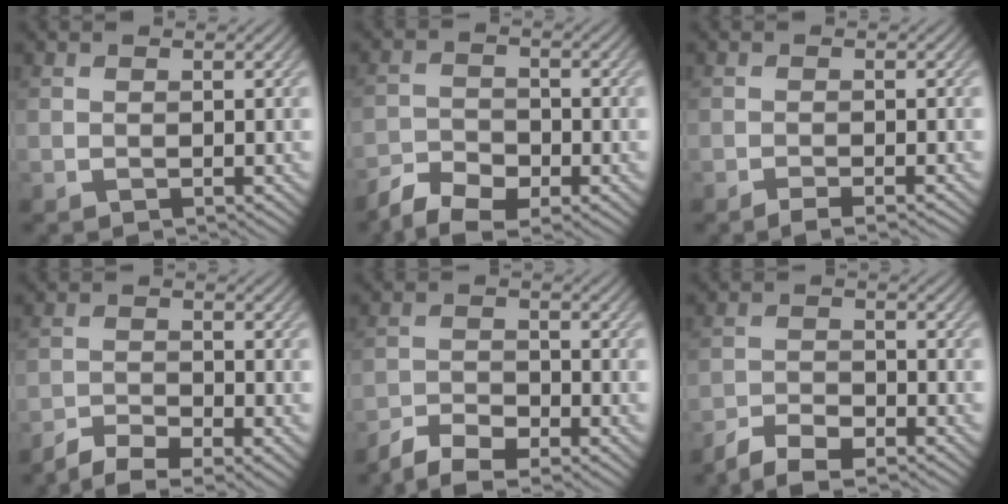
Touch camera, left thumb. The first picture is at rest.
{"total": 5.7, "force": [-4.3, 2.6, 2.8], "torque": [-0.051, -0.007, -0.085]}
{"total": 1.7, "force": [-1.3, 0.2, 1.2], "torque": [-0.014, 0.005, -0.027]}
{"total": 4.8, "force": [-3.8, 1.2, 2.7], "torque": [-0.051, -0.006, -0.069]}
{"total": 5.1, "force": [-4.0, 1.7, 2.6], "torque": [-0.047, -0.005, -0.077]}
{"total": 4.5, "force": [-3.8, 1.2, 2.2], "torque": [-0.043, -0.003, -0.076]}